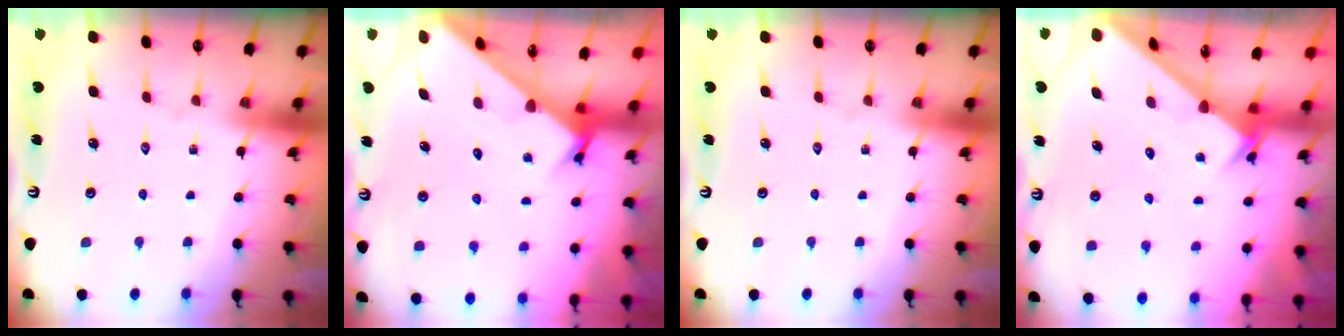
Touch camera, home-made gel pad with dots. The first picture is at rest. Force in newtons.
{"total": 2.2, "press": 2.2, "slide": 0.2}
{"total": 0.0}
{"total": 2.6, "press": 2.6, "slide": 0.2}